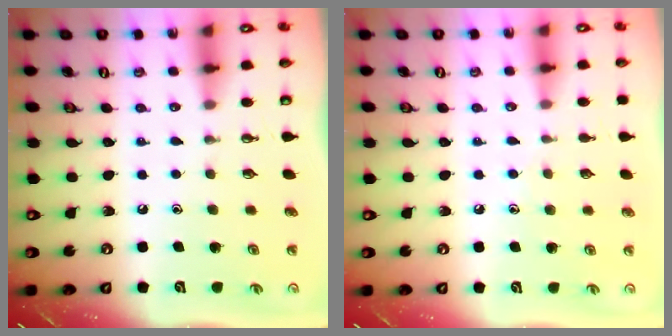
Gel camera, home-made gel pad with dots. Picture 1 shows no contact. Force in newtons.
{"total": 4.9, "press": 4.8, "slide": 0.6}